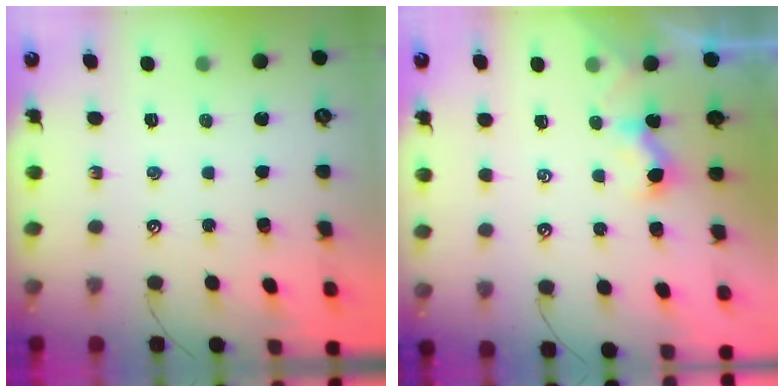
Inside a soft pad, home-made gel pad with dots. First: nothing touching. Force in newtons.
{"total": 2.8, "press": 2.8, "slide": 0.1}